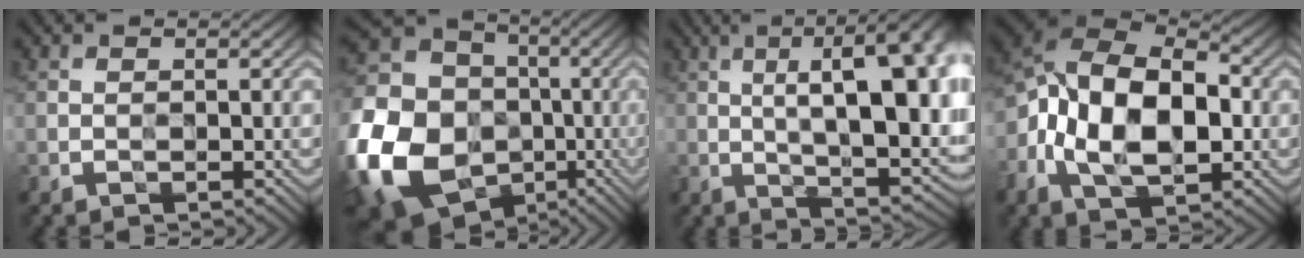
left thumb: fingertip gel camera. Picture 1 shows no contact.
{"total": 23.1, "force": [-7.1, 18.8, 11.3], "torque": [-0.293, -0.047, -0.152]}
{"total": 19.1, "force": [3.1, 6.9, 17.6], "torque": [-0.242, 0.037, 0.048]}
{"total": 15.2, "force": [-1.9, 9.4, 11.8], "torque": [-0.227, -0.005, -0.032]}